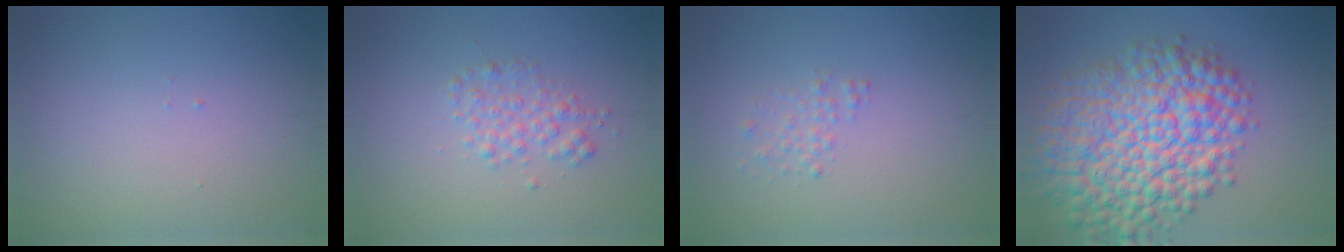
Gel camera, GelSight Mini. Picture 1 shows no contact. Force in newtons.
{"total": 2.0, "press": 2.0, "slide": 0.0}
{"total": 1.2, "press": 1.2, "slide": 0.0}
{"total": 11.8, "press": 11.8, "slide": 0.4}